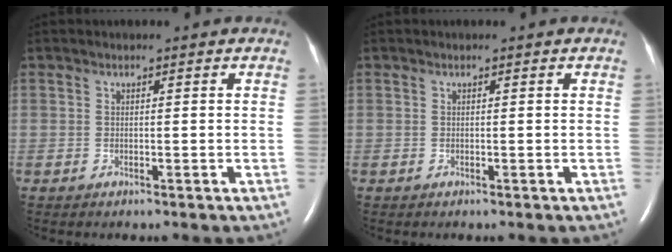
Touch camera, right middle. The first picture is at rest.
{"total": 0.0}